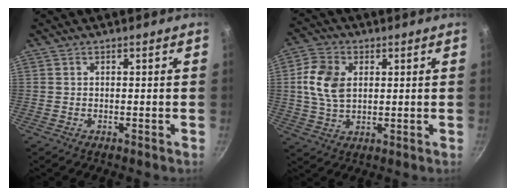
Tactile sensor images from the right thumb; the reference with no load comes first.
{"total": 9.2, "force": [1.7, 6.3, 6.5], "torque": [-0.113, 0.004, 0.030]}